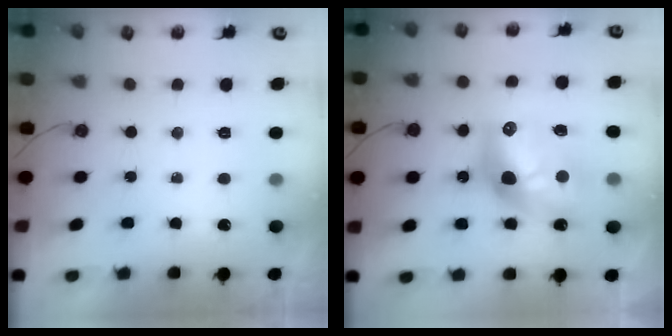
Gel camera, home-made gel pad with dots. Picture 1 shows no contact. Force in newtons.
{"total": 16.5, "press": 16.5, "slide": 1.4}